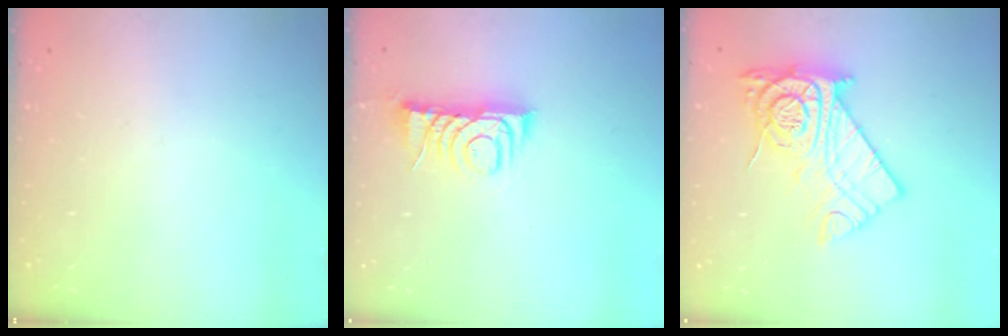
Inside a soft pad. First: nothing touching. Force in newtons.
{"total": 8.0, "press": 7.9, "slide": 0.4}
{"total": 16.3, "press": 16.3, "slide": 1.3}